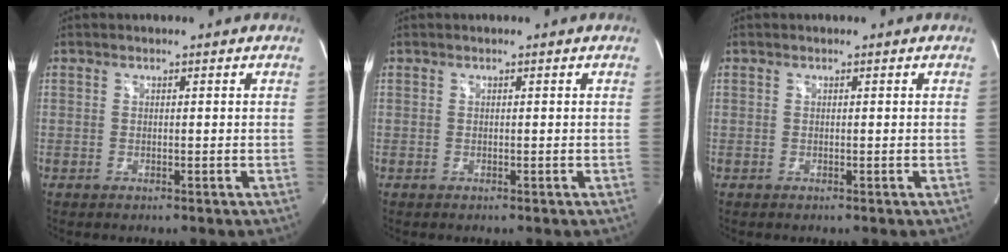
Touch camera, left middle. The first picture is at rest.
{"total": 0.0}
{"total": 0.0}